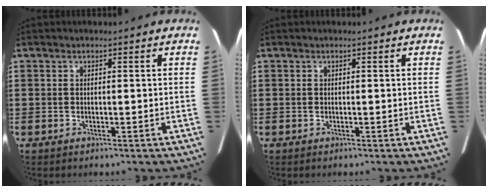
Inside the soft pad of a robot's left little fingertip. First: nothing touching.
{"total": 0.0}